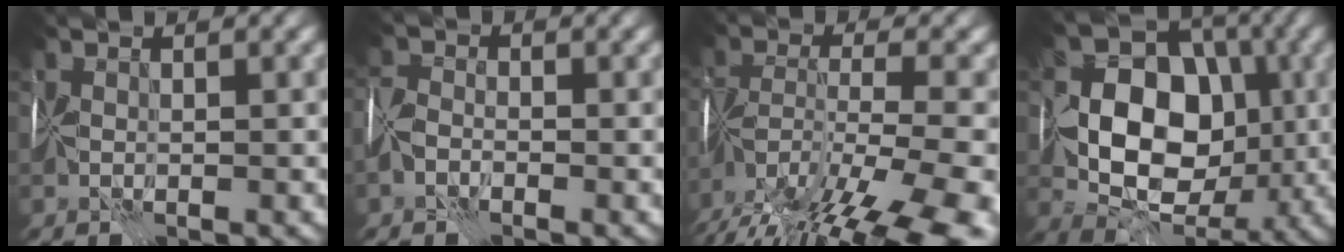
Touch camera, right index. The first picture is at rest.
{"total": 2.0, "force": [-1.3, 1.2, 0.9], "torque": [-0.015, 0.008, -0.036]}
{"total": 16.5, "force": [-12.3, 5.2, 9.8], "torque": [-0.185, -0.027, -0.173]}
{"total": 10.6, "force": [-0.2, 8.1, 6.9], "torque": [-0.089, 0.008, -0.004]}